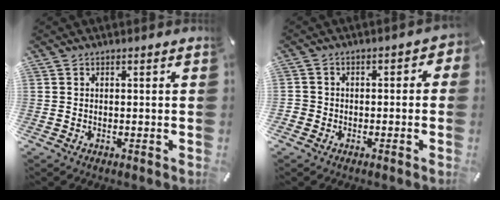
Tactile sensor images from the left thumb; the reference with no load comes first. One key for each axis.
{"total": 3.8, "fx": -2.1, "fy": 2.9, "fz": 1.2, "tx": -0.019, "ty": 0.018, "tz": -0.042}